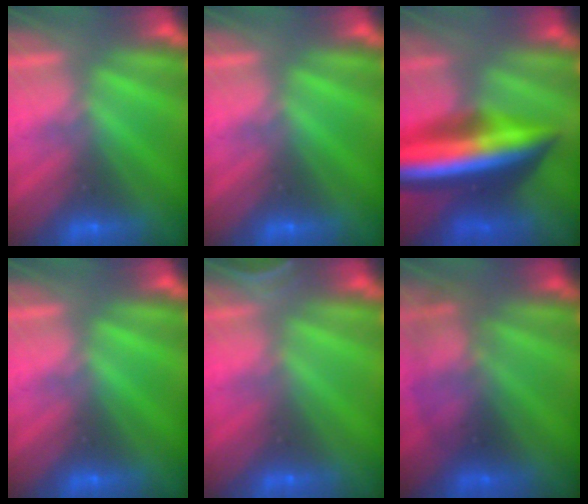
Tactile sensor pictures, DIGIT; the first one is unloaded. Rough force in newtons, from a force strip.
{"total": 0.0}
{"total": 9.0}
{"total": 0.0}
{"total": 2.5}
{"total": 2.2}